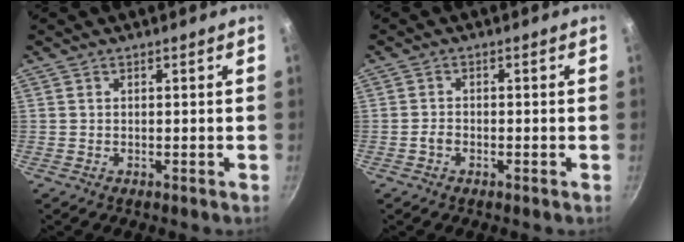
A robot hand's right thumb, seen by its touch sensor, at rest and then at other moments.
{"total": 1.5, "force": [-0.8, 0.9, 0.9], "torque": [-0.021, 0.010, -0.019]}